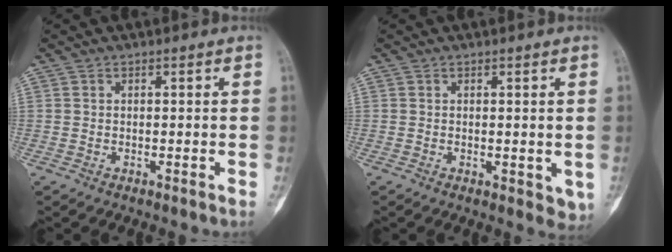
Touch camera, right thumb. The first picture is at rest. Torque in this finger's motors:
{"motor_torque": [-0.75, -0.06, 0.26, 0.22, 0.02]}